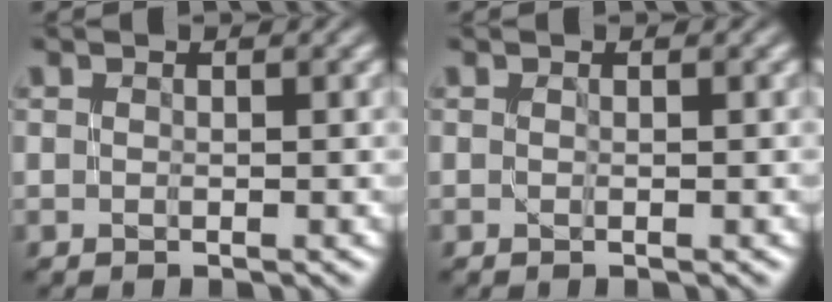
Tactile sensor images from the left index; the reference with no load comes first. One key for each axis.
{"total": 0.0}